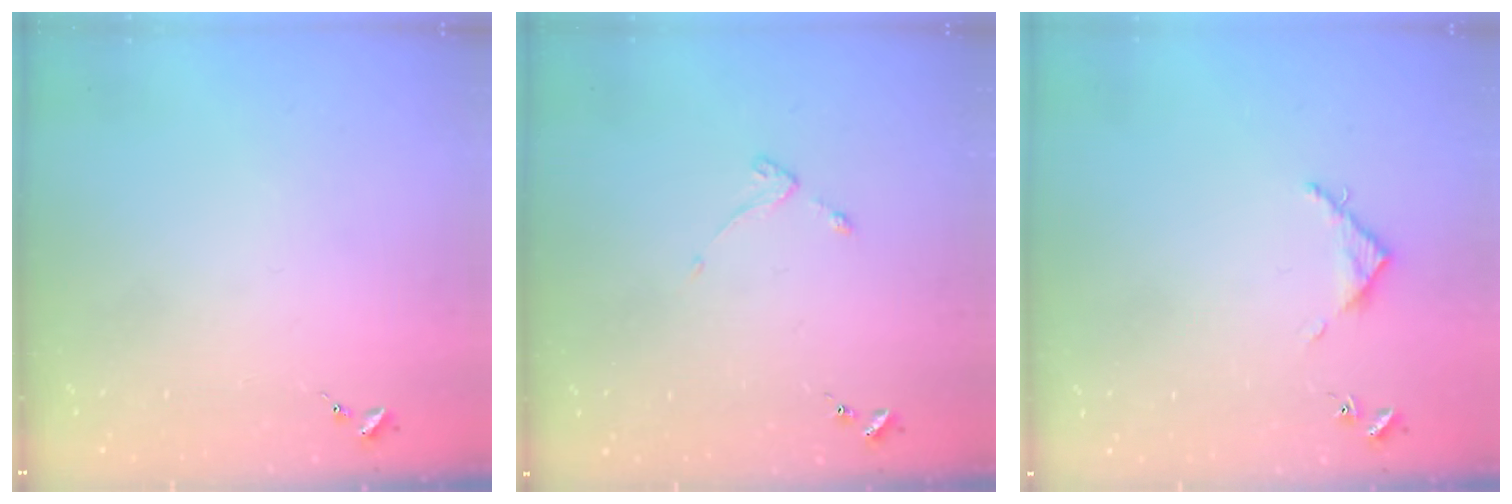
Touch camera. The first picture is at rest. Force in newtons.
{"total": 2.6, "press": 2.6, "slide": 0.5}
{"total": 4.0, "press": 4.0, "slide": 0.5}